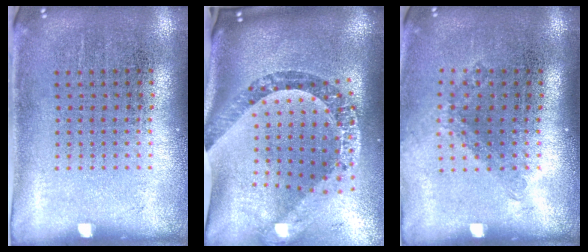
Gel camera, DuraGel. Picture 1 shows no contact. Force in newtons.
{"total": 3.0, "press": 2.2, "slide": 2.0}
{"total": 1.2, "press": 0.9, "slide": 0.8}